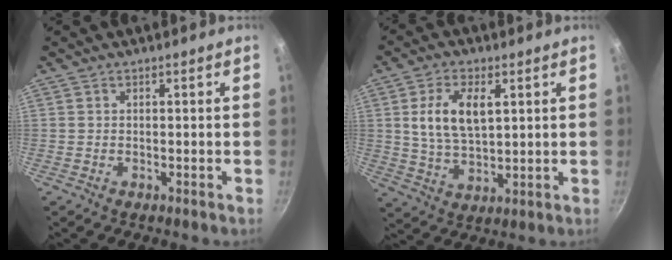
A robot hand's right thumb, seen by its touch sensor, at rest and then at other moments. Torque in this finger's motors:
{"motor_torque": [-0.48, 0.94, 0.08, 0.31, 0.31]}